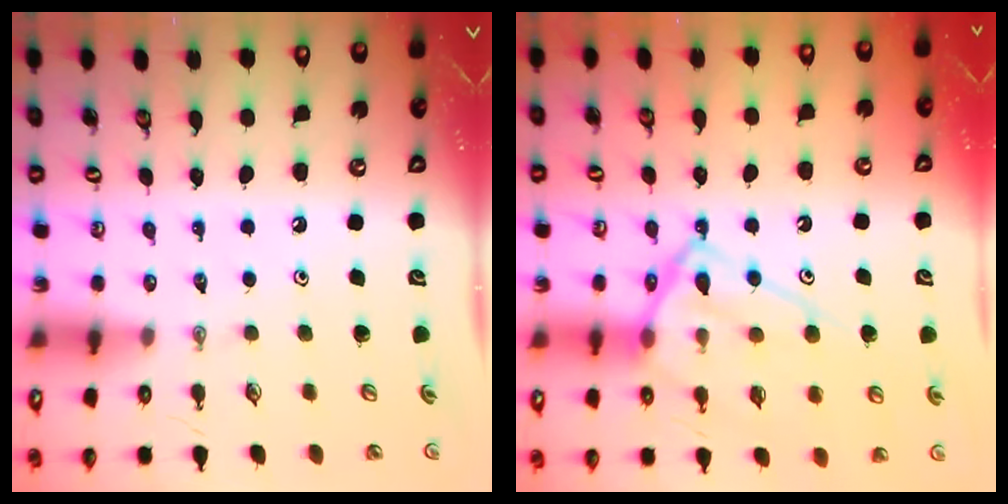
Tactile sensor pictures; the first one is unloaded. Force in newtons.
{"total": 16.7, "press": 16.7, "slide": 1.4}